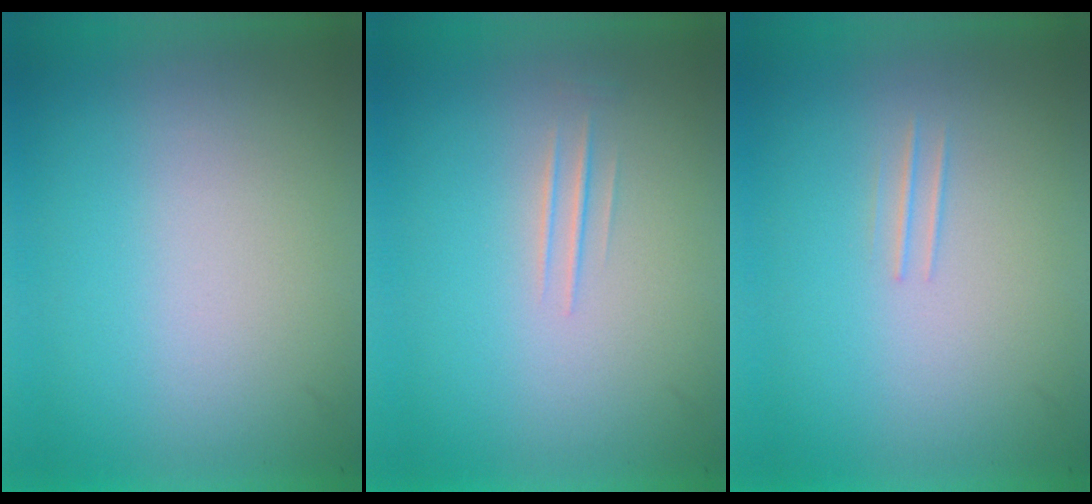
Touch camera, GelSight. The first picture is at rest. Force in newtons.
{"total": 1.0}
{"total": 1.1}